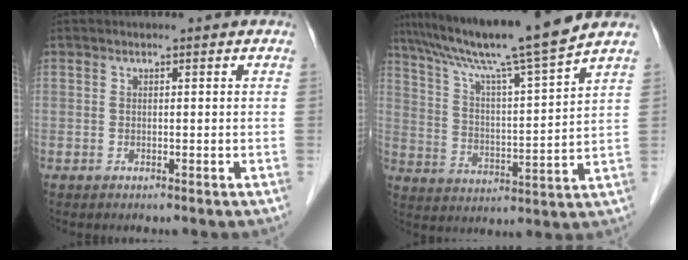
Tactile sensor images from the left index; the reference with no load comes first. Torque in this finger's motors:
{"motor_torque": [1.04, -1.09, 0.70, 0.21]}